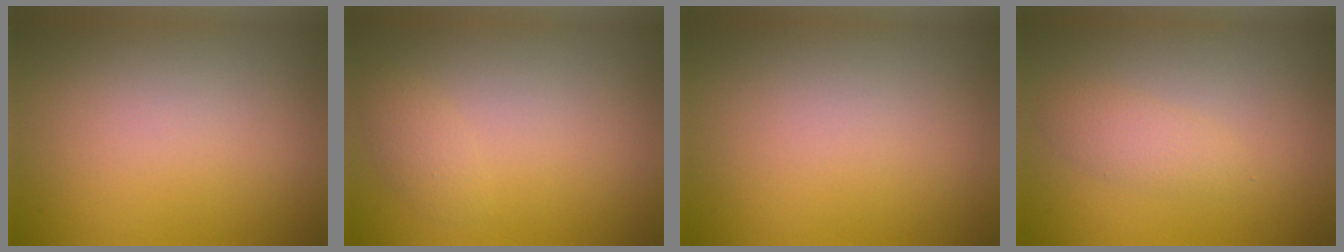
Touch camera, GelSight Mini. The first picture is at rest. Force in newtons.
{"total": 1.2, "press": 1.2, "slide": 0.1}
{"total": 0.0}
{"total": 1.7, "press": 1.7, "slide": 0.0}